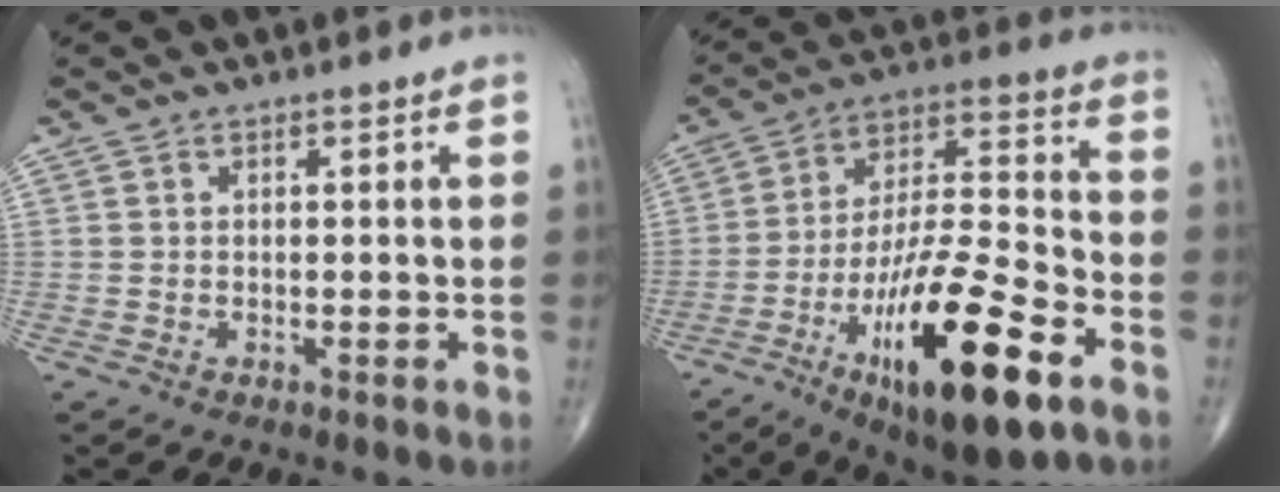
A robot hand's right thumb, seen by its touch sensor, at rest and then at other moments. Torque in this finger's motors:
{"motor_torque": [2.49, 2.52, 1.99, -0.78, 0.42]}